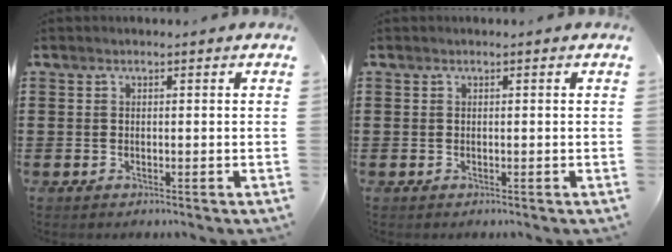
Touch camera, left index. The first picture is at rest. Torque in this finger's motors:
{"motor_torque": [0.00, 0.01, 0.00, 0.00]}